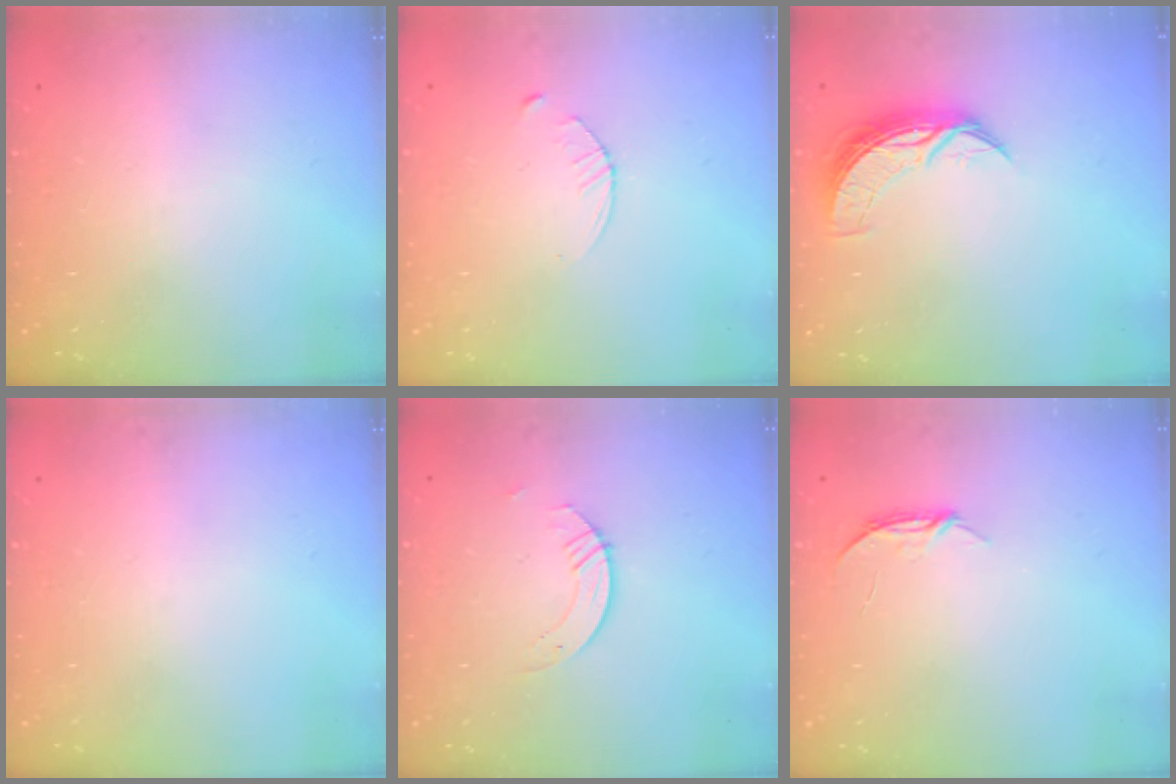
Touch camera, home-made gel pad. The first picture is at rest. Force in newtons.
{"total": 2.9, "press": 2.9, "slide": 0.4}
{"total": 7.5, "press": 7.5, "slide": 0.4}
{"total": 0.0}
{"total": 2.8, "press": 2.8, "slide": 0.2}
{"total": 3.8, "press": 3.8, "slide": 0.5}